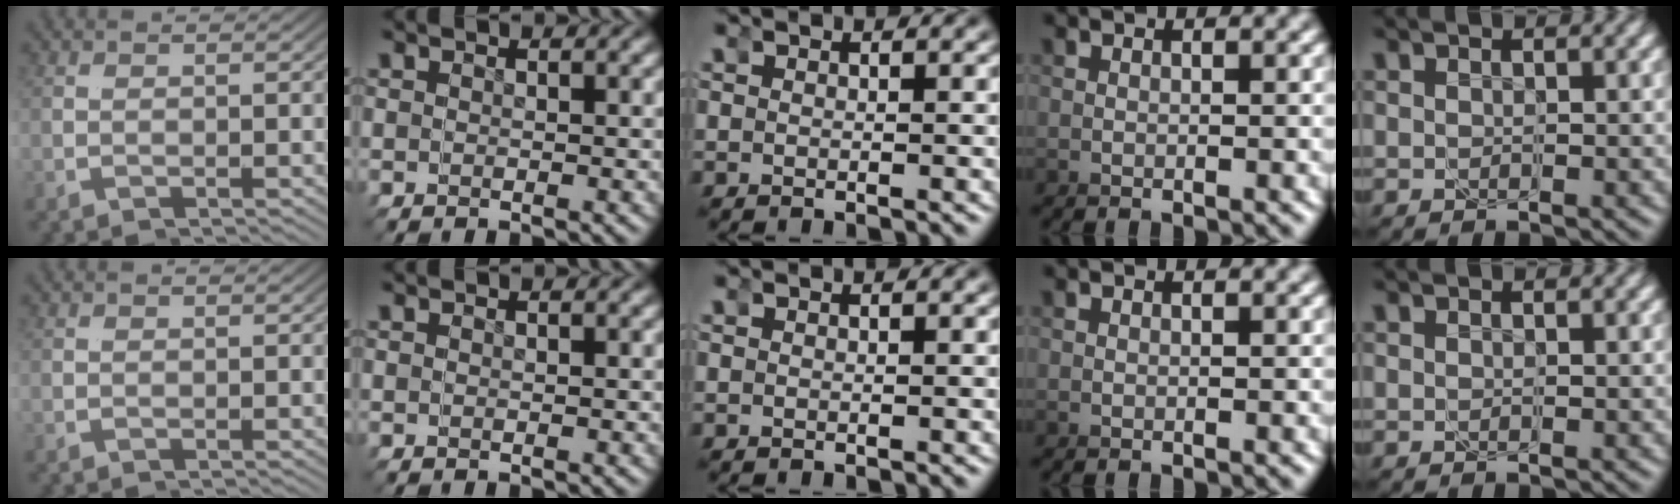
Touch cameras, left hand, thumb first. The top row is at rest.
{}